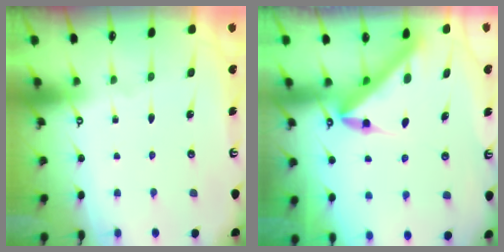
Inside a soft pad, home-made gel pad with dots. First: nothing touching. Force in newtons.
{"total": 5.9, "press": 5.9, "slide": 0.2}